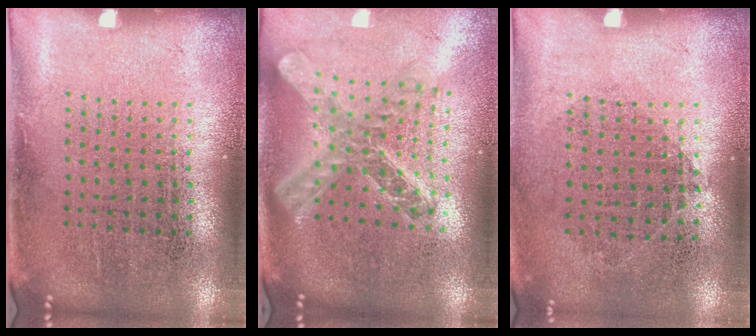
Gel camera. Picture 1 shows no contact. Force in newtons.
{"total": 2.3, "press": 1.8, "slide": 1.5}
{"total": 0.9, "press": 0.8, "slide": 0.5}